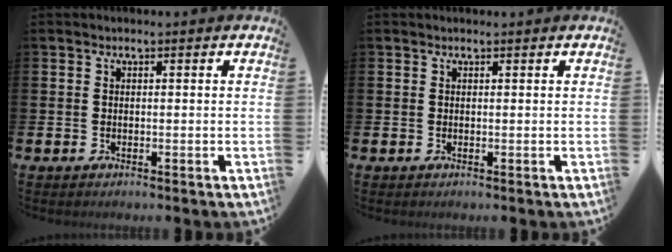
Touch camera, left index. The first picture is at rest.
{"total": 0.0}